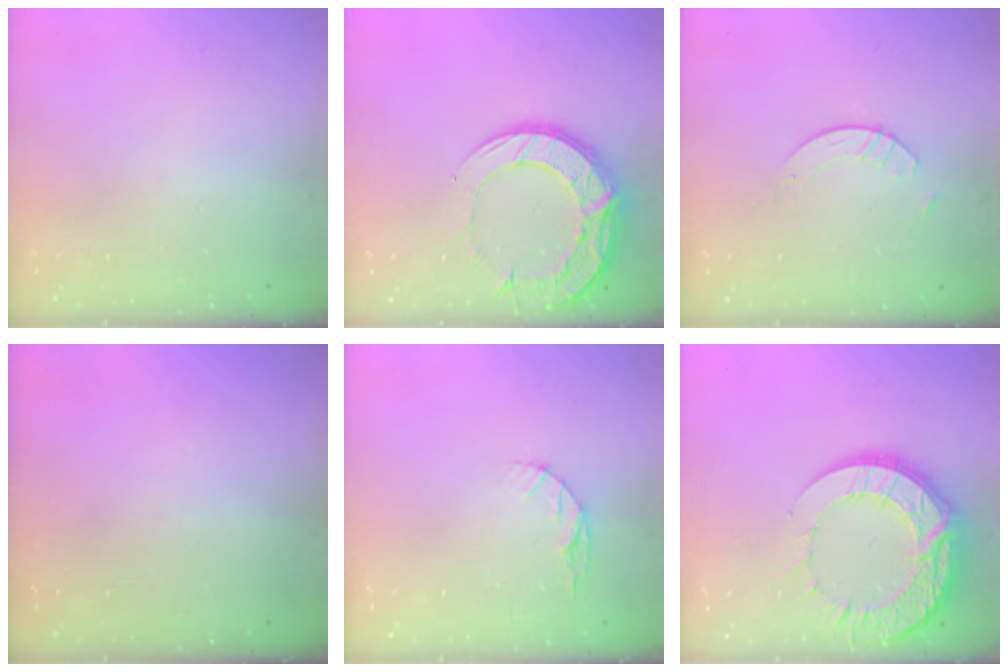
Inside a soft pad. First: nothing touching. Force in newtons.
{"total": 19.5, "press": 19.4, "slide": 1.6}
{"total": 2.9, "press": 2.9, "slide": 0.3}
{"total": 0.0}
{"total": 4.4, "press": 4.4, "slide": 0.5}
{"total": 20.2, "press": 20.1, "slide": 1.8}